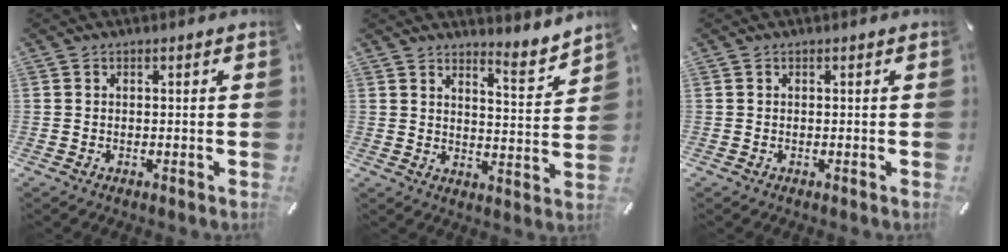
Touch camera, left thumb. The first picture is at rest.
{"total": 5.5, "force": [5.1, 1.1, 1.5], "torque": [-0.019, -0.056, 0.085]}
{"total": 0.0}